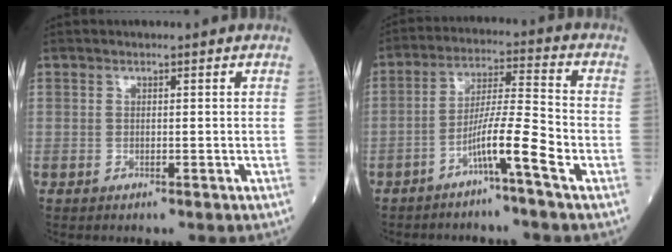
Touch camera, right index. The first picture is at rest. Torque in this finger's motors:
{"motor_torque": [0.04, -0.13, 0.16, 0.04]}